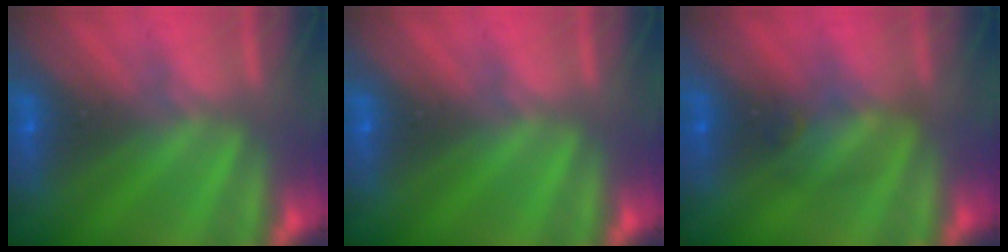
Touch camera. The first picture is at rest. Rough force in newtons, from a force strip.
{"total": 0.0}
{"total": 2.4}